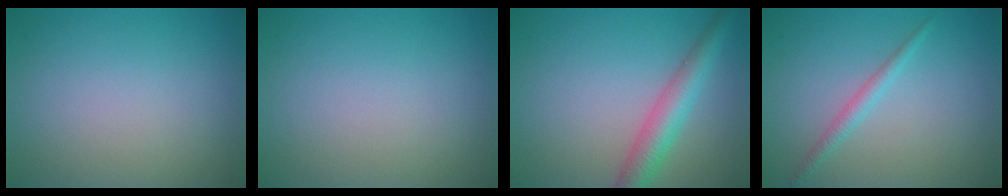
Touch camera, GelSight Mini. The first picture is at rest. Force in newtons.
{"total": 0.0}
{"total": 4.2, "press": 4.2, "slide": 0.1}
{"total": 1.5, "press": 1.5, "slide": 0.0}